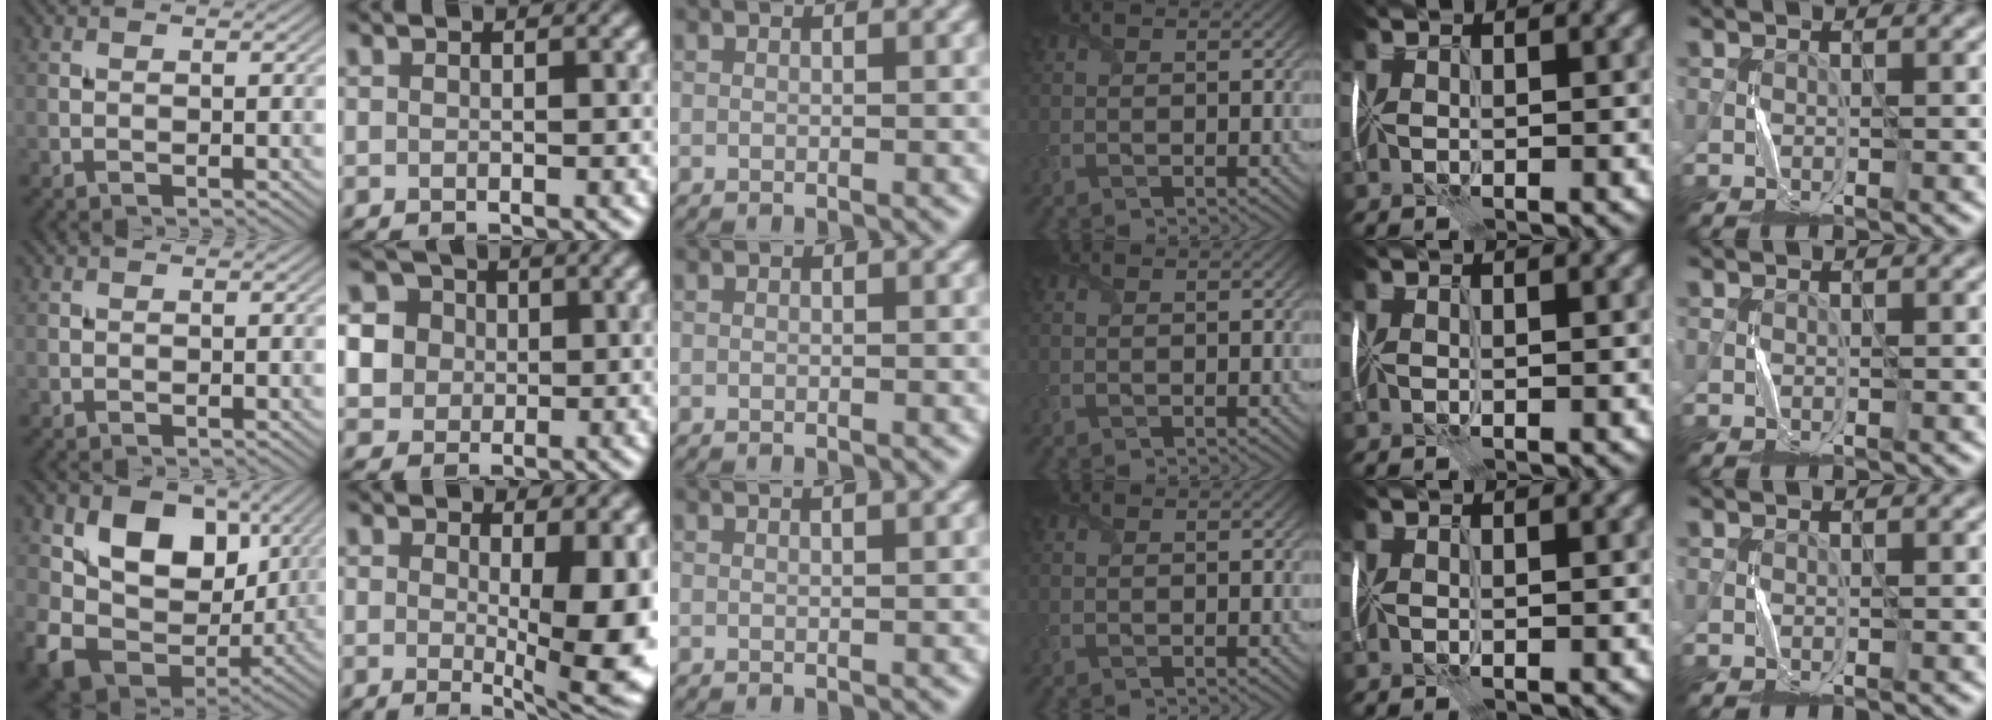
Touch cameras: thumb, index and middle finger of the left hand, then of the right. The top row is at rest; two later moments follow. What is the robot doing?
{"motion": "fold", "object": "handkerchief"}